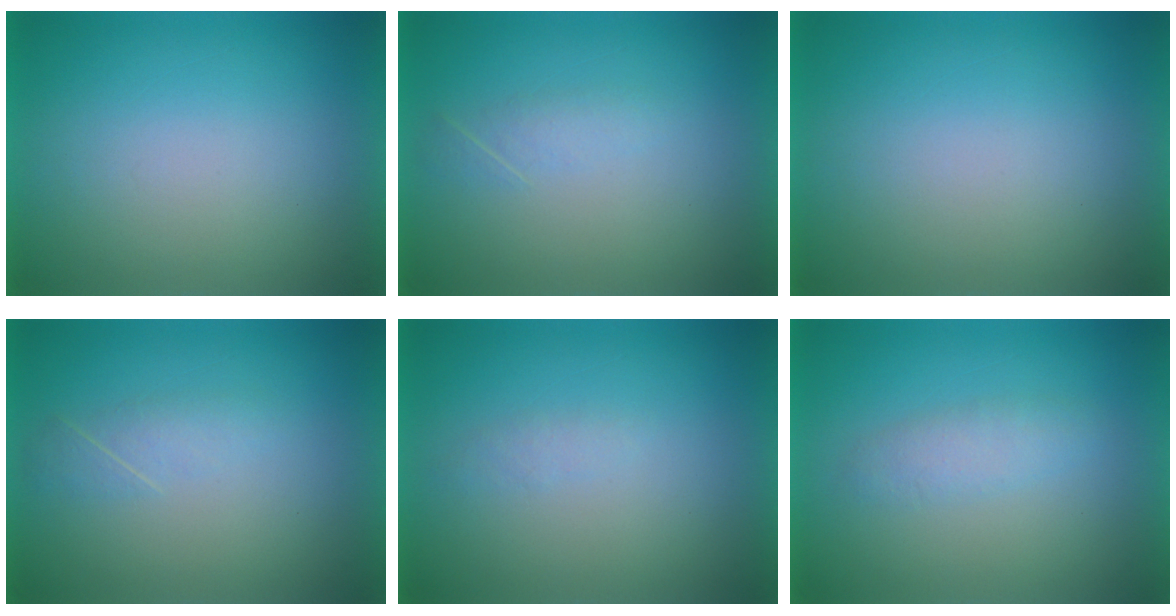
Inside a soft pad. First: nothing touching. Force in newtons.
{"total": 1.8}
{"total": 0.0}
{"total": 2.2}
{"total": 1.2}
{"total": 2.3}